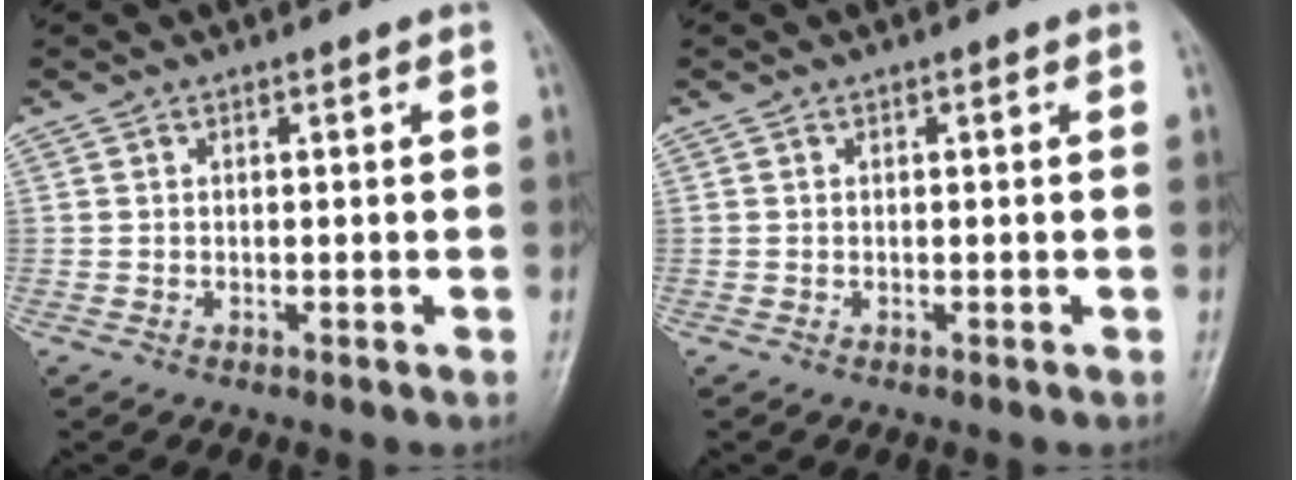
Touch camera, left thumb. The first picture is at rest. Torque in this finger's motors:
{"motor_torque": [-0.01, 0.01, -0.01, 0.00, 0.00]}